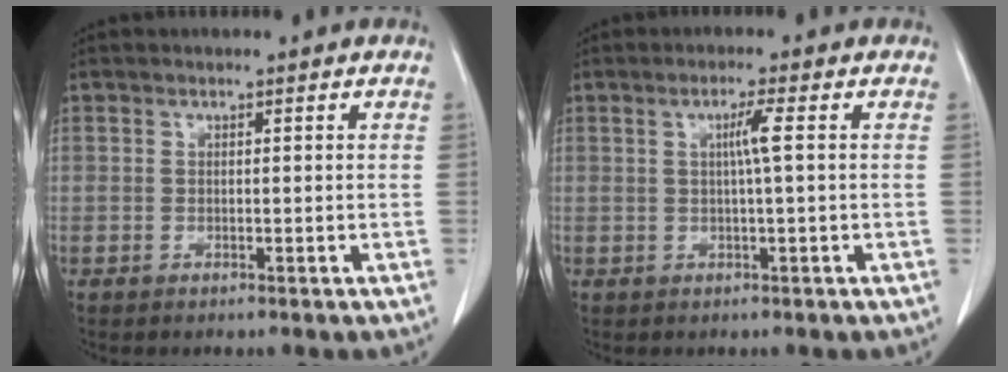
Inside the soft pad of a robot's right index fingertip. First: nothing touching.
{"total": 2.8, "force": [0.4, -0.6, 2.7], "torque": [-0.051, 0.001, 0.006]}